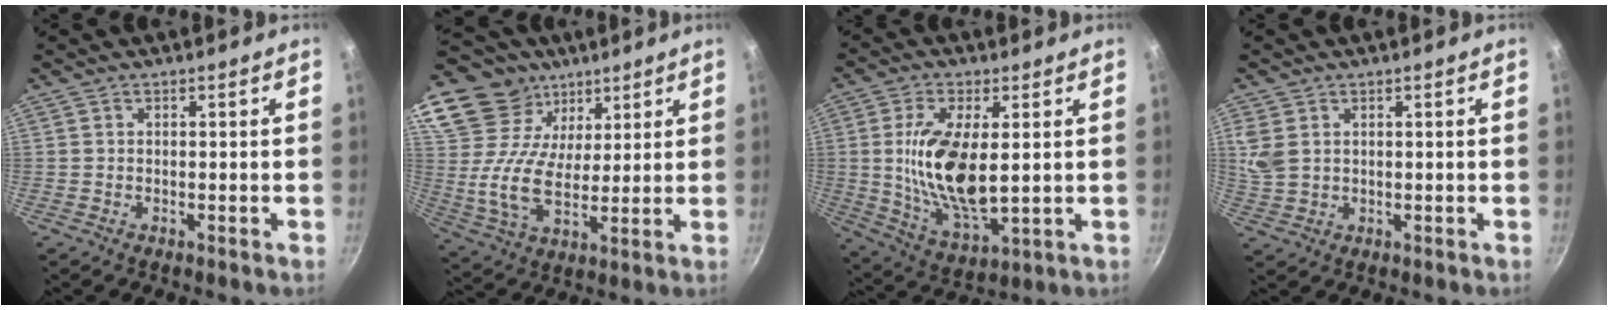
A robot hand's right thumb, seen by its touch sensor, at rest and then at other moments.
{"total": 20.5, "force": [12.1, 13.1, 10.1], "torque": [-0.191, -0.039, 0.222]}
{"total": 15.5, "force": [1.7, 7.0, 13.7], "torque": [-0.254, -0.013, 0.038]}
{"total": 5.0, "force": [1.6, 3.5, 3.2], "torque": [-0.061, -0.005, 0.039]}